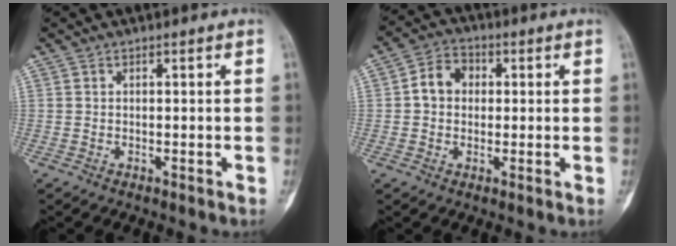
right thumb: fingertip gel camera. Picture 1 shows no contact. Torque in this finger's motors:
{"motor_torque": [0.04, 0.04, 0.26, -0.26, 0.04]}